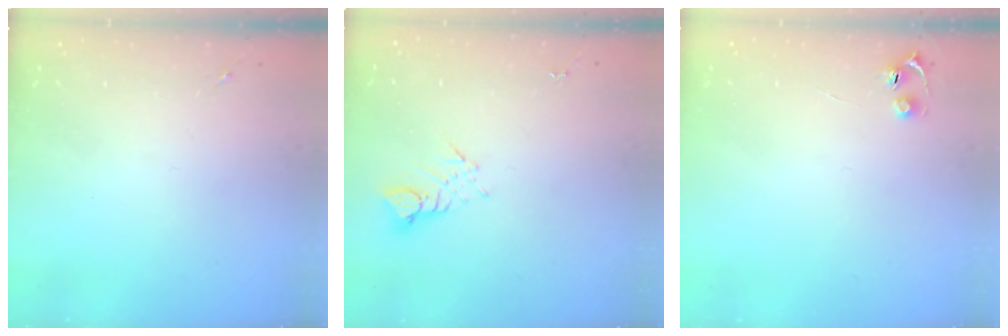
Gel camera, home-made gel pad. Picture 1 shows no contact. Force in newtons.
{"total": 3.5, "press": 3.5, "slide": 0.3}
{"total": 4.0, "press": 4.0, "slide": 0.5}